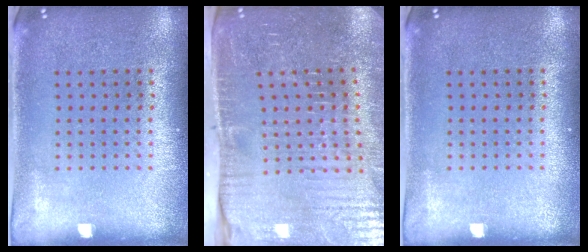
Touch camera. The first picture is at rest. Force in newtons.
{"total": 4.7, "press": 4.6, "slide": 1.1}
{"total": 0.0}